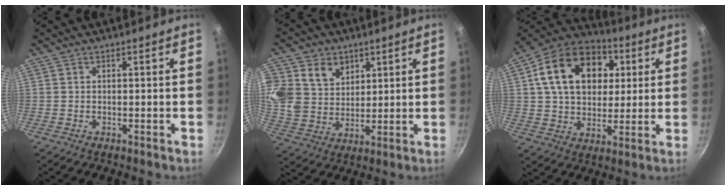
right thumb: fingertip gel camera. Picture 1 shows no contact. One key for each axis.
{"total": 17.5, "fx": 6.9, "fy": 14.2, "fz": 7.5, "tx": -0.164, "ty": -0.002, "tz": 0.137}
{"total": 21.0, "fx": 5.6, "fy": 14.9, "fz": 13.6, "tx": -0.205, "ty": 0.013, "tz": 0.085}